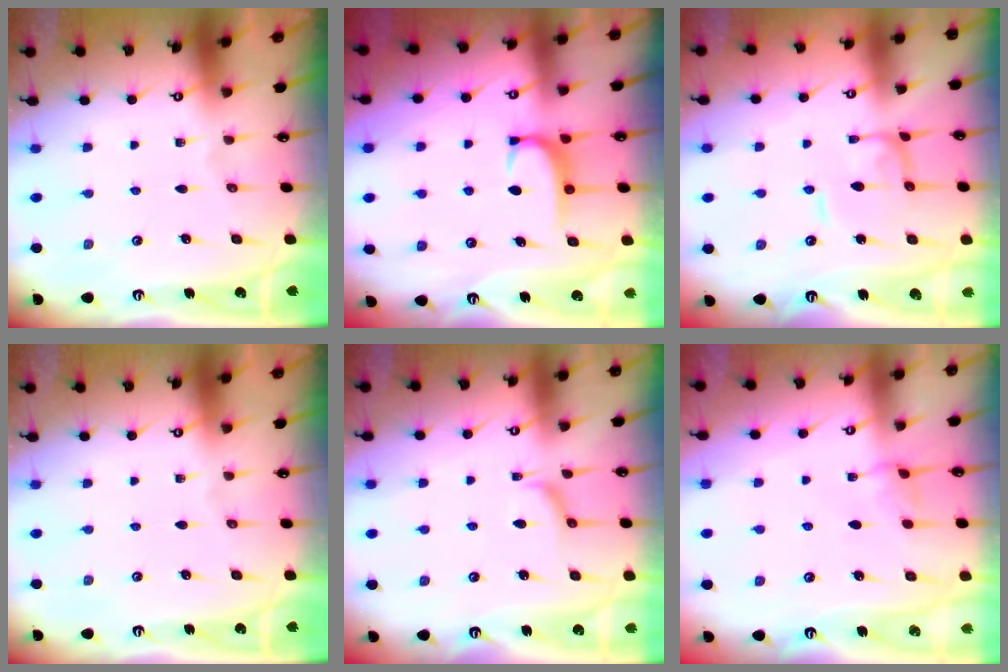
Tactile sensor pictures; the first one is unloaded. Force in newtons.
{"total": 2.1, "press": 2.1, "slide": 0.1}
{"total": 0.0}
{"total": 0.0}
{"total": 1.3, "press": 1.2, "slide": 0.5}
{"total": 2.8, "press": 2.8, "slide": 0.4}